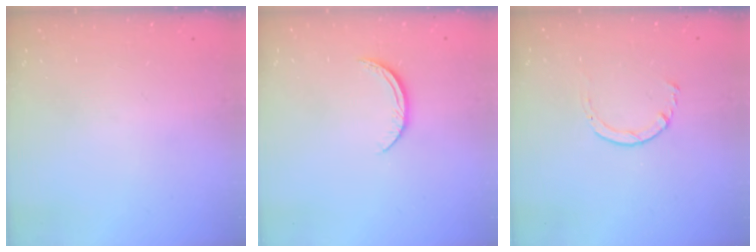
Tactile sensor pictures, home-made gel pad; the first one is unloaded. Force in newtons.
{"total": 7.2, "press": 7.1, "slide": 0.8}
{"total": 2.0, "press": 1.9, "slide": 0.3}